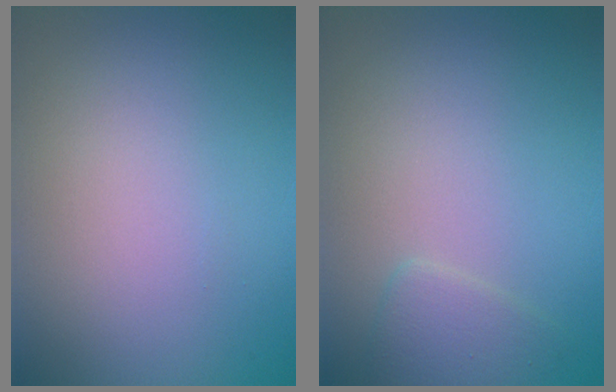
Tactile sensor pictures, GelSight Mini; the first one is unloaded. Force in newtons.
{"total": 1.8, "press": 1.8, "slide": 0.1}